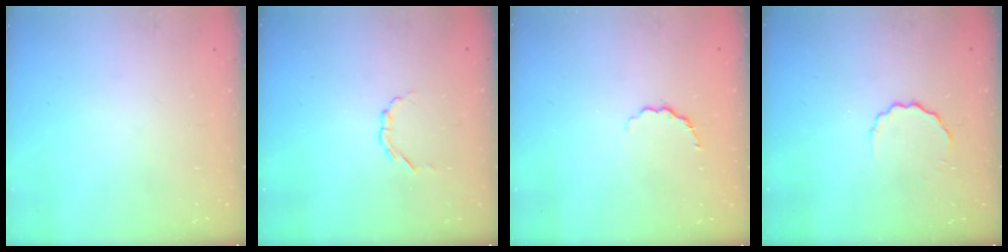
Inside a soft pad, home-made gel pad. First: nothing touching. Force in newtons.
{"total": 2.3, "press": 2.2, "slide": 0.8}
{"total": 3.3, "press": 3.1, "slide": 1.0}
{"total": 4.3, "press": 4.2, "slide": 0.9}